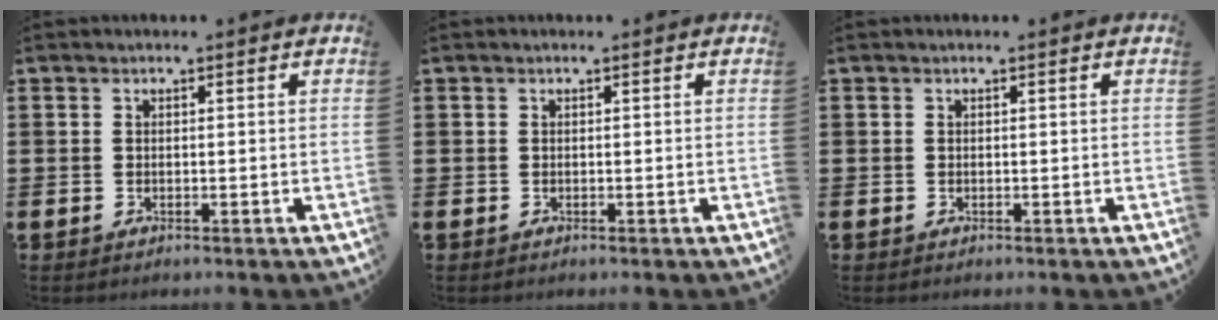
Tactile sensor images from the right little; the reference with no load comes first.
{"total": 0.0}
{"total": 0.0}